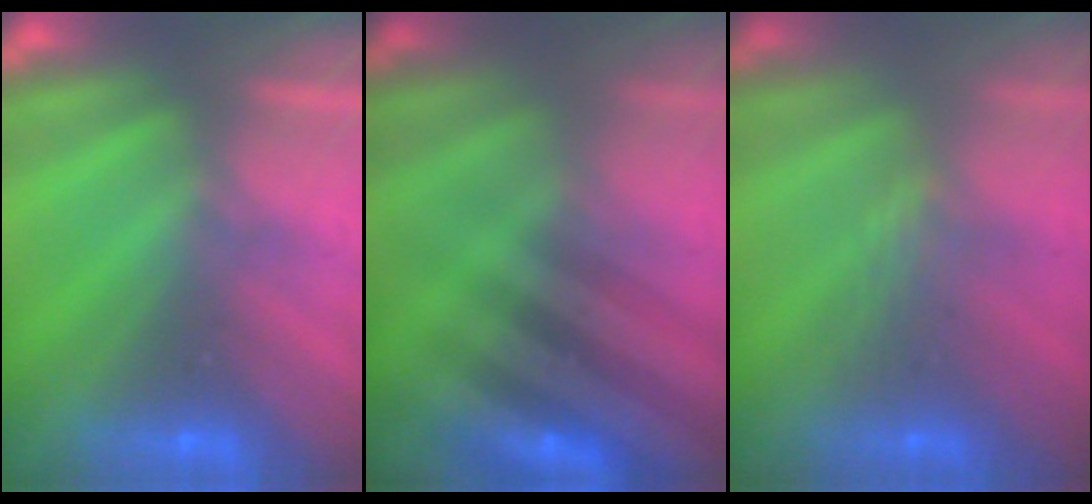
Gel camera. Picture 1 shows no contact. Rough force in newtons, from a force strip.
{"total": 3.0}
{"total": 2.8}